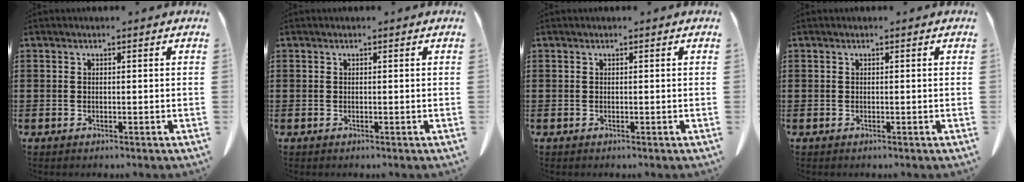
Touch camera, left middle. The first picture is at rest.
{"total": 0.0}
{"total": 0.0}
{"total": 0.0}